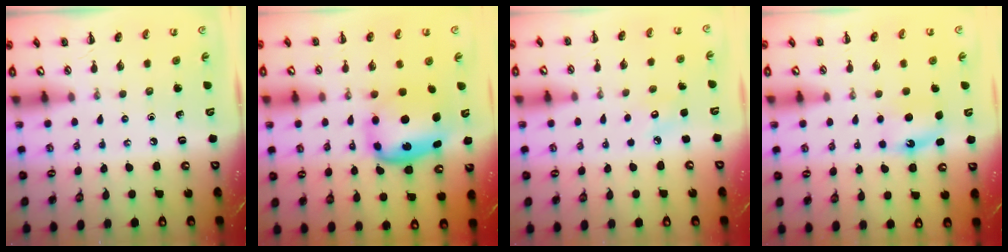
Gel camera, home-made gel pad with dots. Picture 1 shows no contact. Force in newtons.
{"total": 7.4, "press": 7.2, "slide": 1.6}
{"total": 3.9, "press": 3.8, "slide": 1.0}
{"total": 5.7, "press": 5.4, "slide": 1.9}